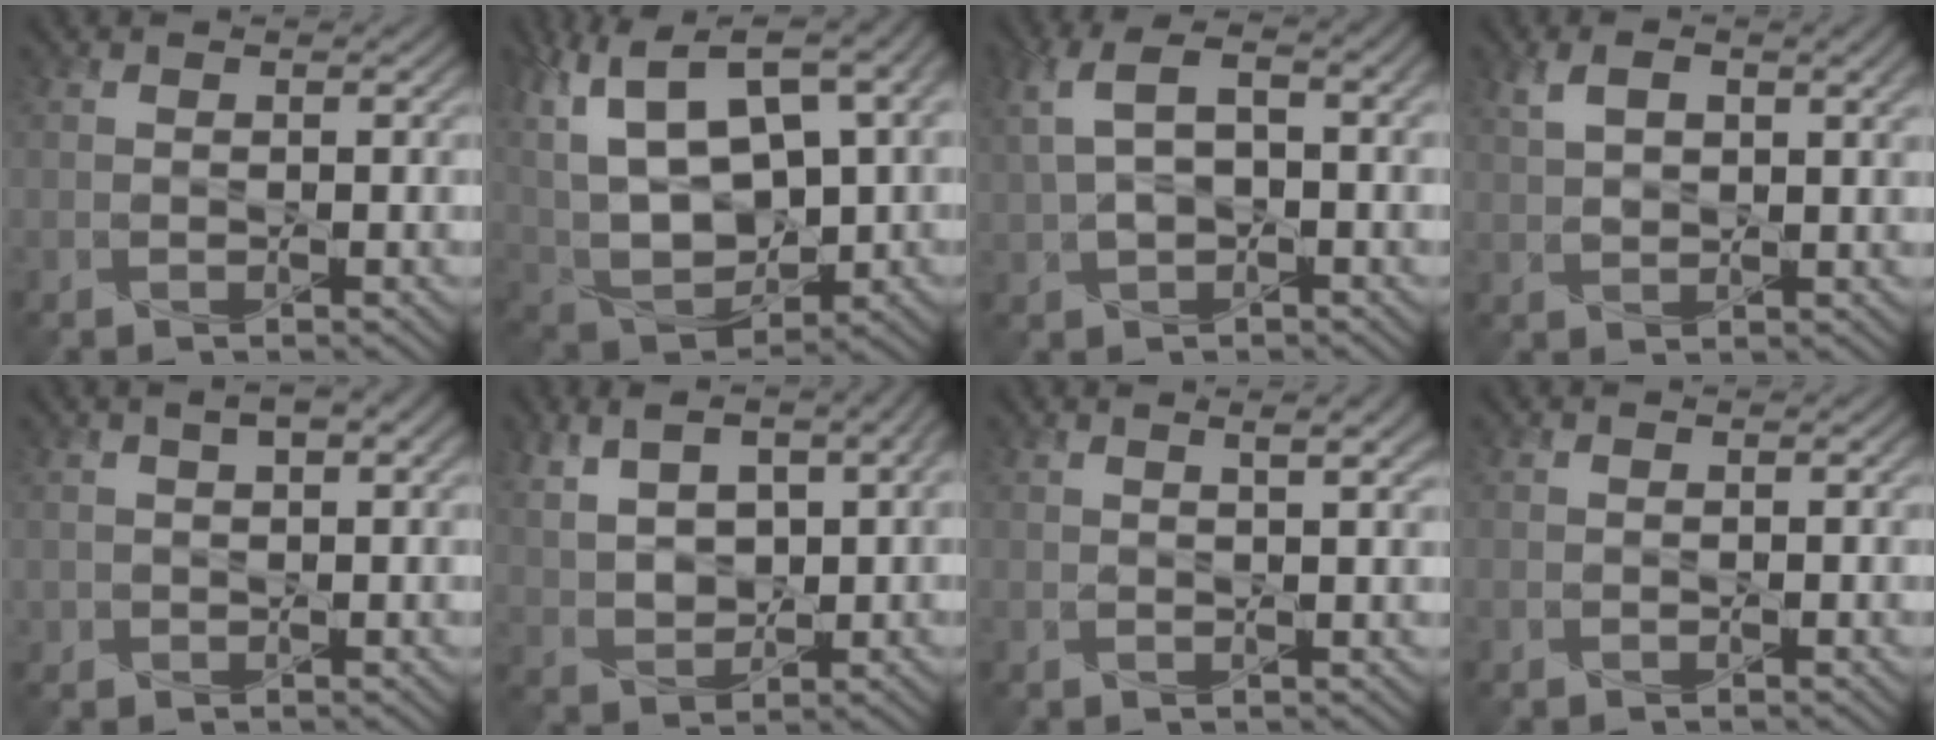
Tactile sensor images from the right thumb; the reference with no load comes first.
{"total": 18.7, "force": [6.8, 10.4, 14.0], "torque": [-0.326, 0.023, 0.157]}
{"total": 7.4, "force": [1.3, 3.8, 6.2], "torque": [-0.143, 0.011, 0.023]}
{"total": 5.9, "force": [2.5, 2.6, 4.7], "torque": [-0.099, 0.007, 0.047]}
{"total": 3.4, "force": [1.5, 1.7, 2.5], "torque": [-0.051, 0.006, 0.029]}
{"total": 9.5, "force": [2.9, 5.2, 7.4], "torque": [-0.164, 0.012, 0.059]}
{"total": 3.1, "force": [1.7, 0.7, 2.5], "torque": [-0.029, 0.004, 0.018]}
{"total": 0.0}